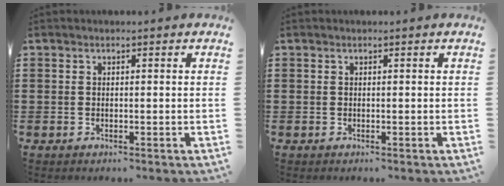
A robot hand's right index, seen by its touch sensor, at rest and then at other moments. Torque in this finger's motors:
{"motor_torque": [0.00, 0.00, 0.00, -0.01]}